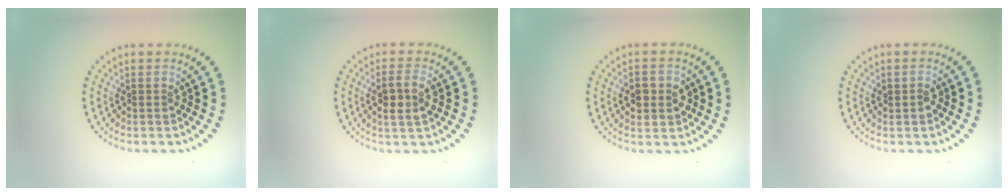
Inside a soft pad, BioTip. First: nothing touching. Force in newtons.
{"total": 2.6, "press": 2.4, "slide": 1.0}
{"total": 2.7, "press": 2.7, "slide": 0.1}
{"total": 0.9, "press": 0.8, "slide": 0.2}